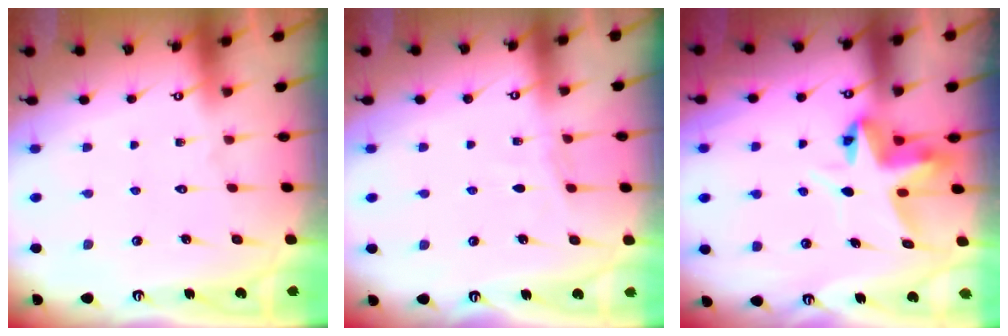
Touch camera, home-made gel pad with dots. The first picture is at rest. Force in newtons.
{"total": 3.2, "press": 3.2, "slide": 0.4}
{"total": 6.1, "press": 6.1, "slide": 0.2}